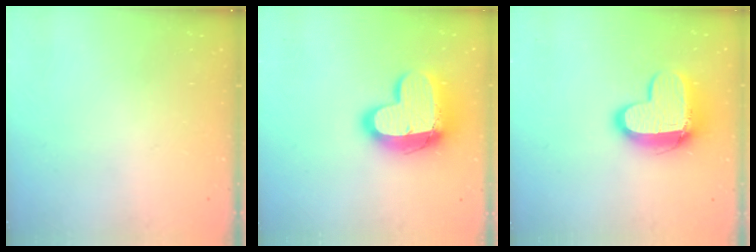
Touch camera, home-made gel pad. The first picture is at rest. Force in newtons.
{"total": 17.2, "press": 17.1, "slide": 1.5}
{"total": 12.9, "press": 12.9, "slide": 1.1}